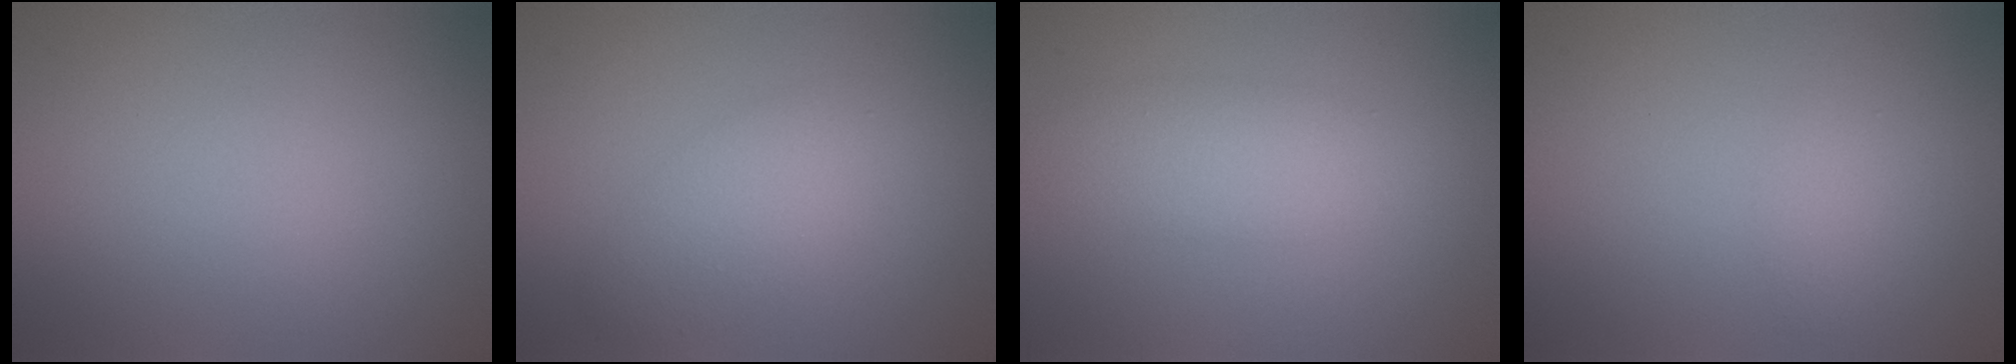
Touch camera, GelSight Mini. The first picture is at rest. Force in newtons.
{"total": 3.2, "press": 3.2, "slide": 0.1}
{"total": 3.2, "press": 3.2, "slide": 0.1}
{"total": 1.3, "press": 1.3, "slide": 0.0}